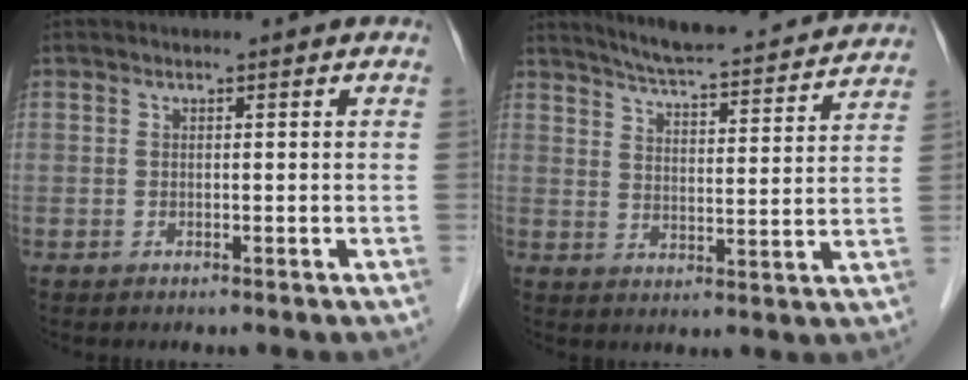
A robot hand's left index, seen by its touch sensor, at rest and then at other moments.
{"total": 17.9, "force": [16.7, 1.8, 6.3], "torque": [-0.095, -0.011, 0.219]}